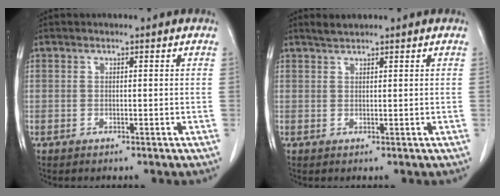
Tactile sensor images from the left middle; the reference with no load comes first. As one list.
[{"total": 1.4, "force": [1.3, 0.0, 0.4], "torque": [-0.013, 0.004, 0.030]}]